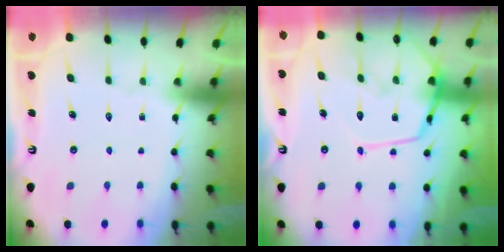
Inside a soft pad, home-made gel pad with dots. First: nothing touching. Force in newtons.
{"total": 15.1, "press": 15.1, "slide": 1.2}